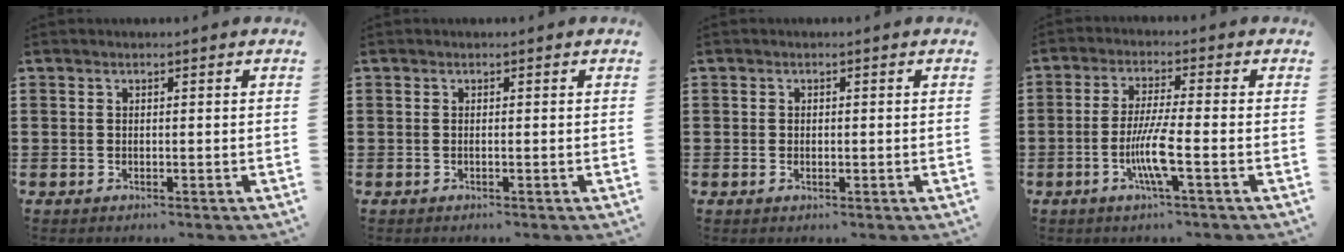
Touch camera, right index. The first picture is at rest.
{"total": 0.0}
{"total": 0.8, "force": [-0.1, 0.6, 0.5], "torque": [-0.011, 0.002, -0.003]}
{"total": 6.9, "force": [-2.3, 0.5, 6.5], "torque": [-0.136, -0.016, -0.049]}